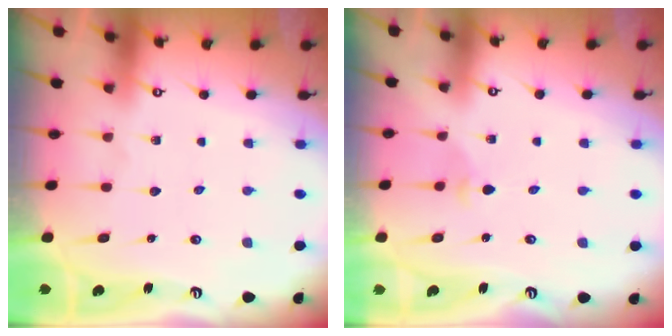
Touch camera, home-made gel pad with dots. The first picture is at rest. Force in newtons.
{"total": 2.9, "press": 2.8, "slide": 0.6}